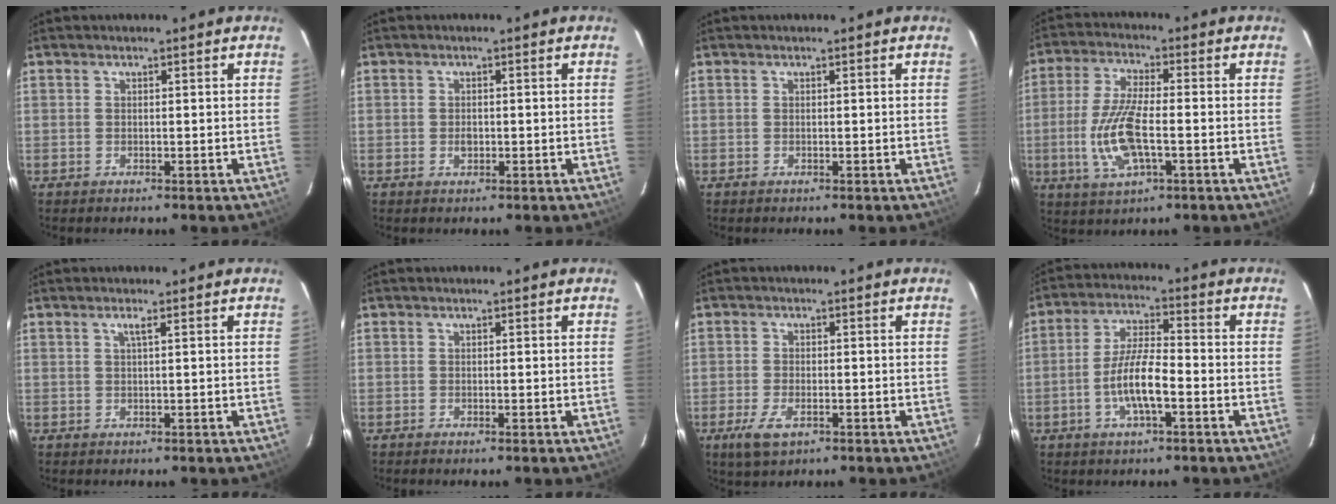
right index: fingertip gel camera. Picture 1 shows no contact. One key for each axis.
{"total": 1.4, "fx": -0.3, "fy": 1.1, "fz": 0.8, "tx": -0.014, "ty": 0.003, "tz": -0.004}
{"total": 0.0}
{"total": 11.1, "fx": -2.5, "fy": 3.7, "fz": 10.2, "tx": -0.215, "ty": -0.005, "tz": -0.049}
{"total": 1.0, "fx": 0.3, "fy": -0.3, "fz": 0.9, "tx": -0.016, "ty": 0.002, "tz": 0.005}
{"total": 0.0}
{"total": 5.1, "fx": -2.7, "fy": 2.3, "fz": 3.7, "tx": -0.091, "ty": -0.010, "tz": -0.047}
{"total": 8.4, "fx": -3.0, "fy": 1.9, "fz": 7.5, "tx": -0.153, "ty": 0.002, "tz": -0.057}